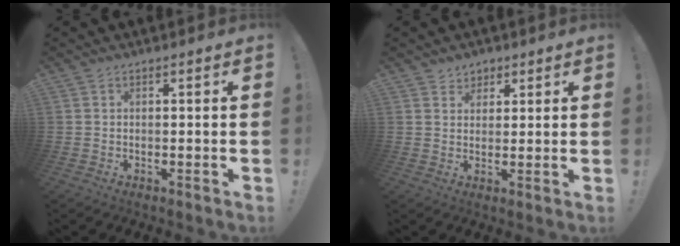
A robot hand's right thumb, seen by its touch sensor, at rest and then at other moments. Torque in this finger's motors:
{"motor_torque": [0.00, 0.01, -0.01, 0.02, 0.00]}